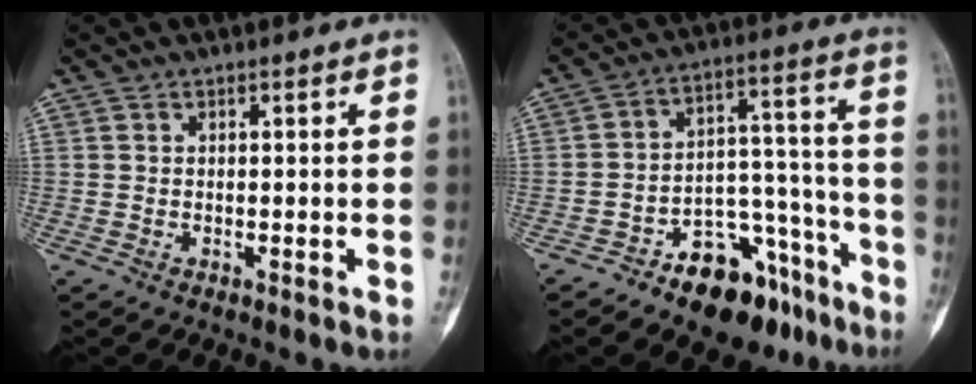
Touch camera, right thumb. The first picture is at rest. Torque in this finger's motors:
{"motor_torque": [1.88, 0.84, 0.87, -1.03, 0.11]}